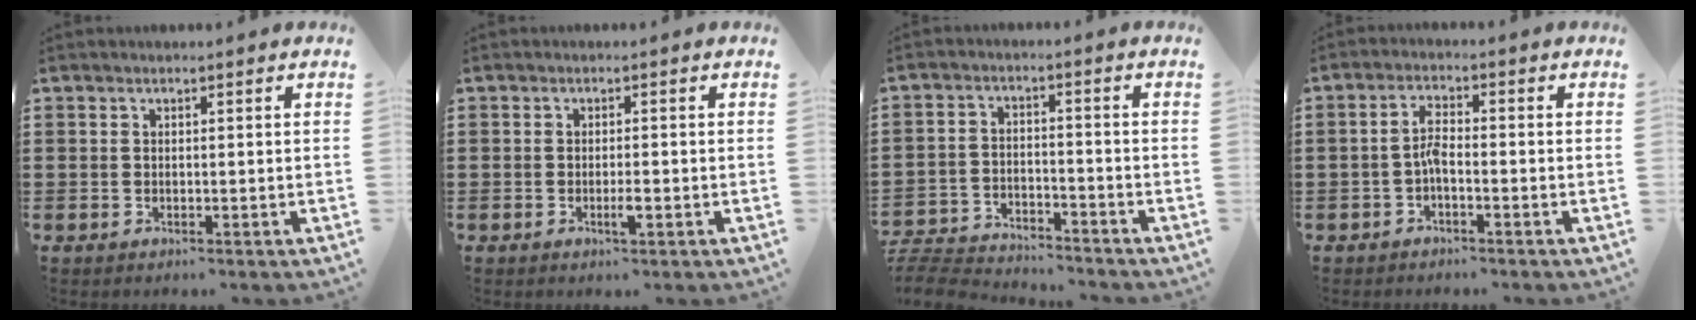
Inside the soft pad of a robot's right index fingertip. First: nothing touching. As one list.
[{"total": 2.1, "force": [-0.8, 0.3, 1.9], "torque": [-0.041, -0.005, -0.016]}, {"total": 5.3, "force": [-5.2, 0.4, 0.4], "torque": [-0.027, -0.001, -0.112]}, {"total": 2.9, "force": [-1.1, 0.8, 2.5], "torque": [-0.056, 0.004, -0.025]}]